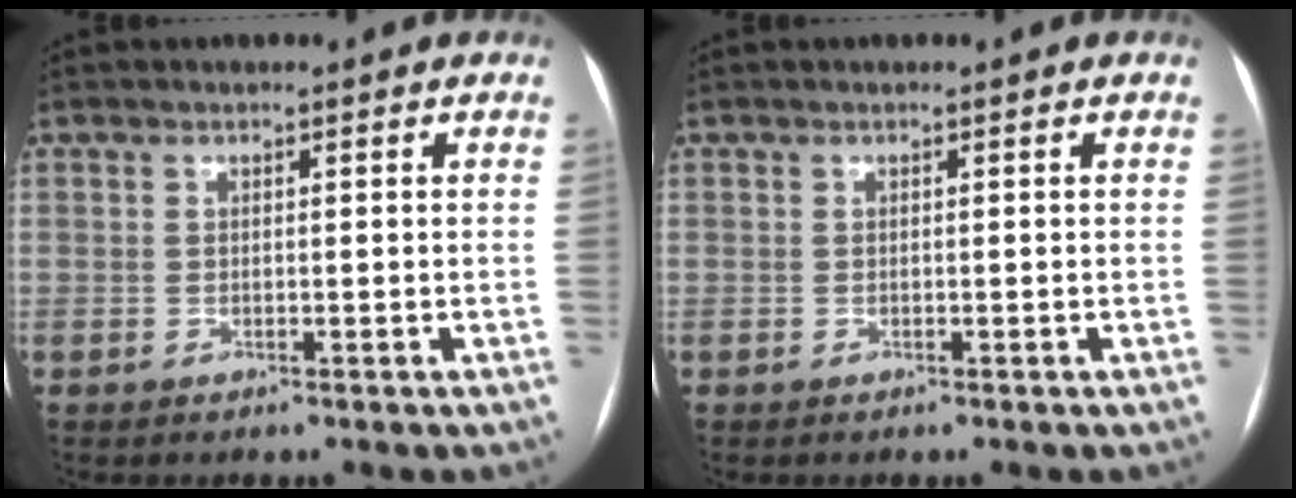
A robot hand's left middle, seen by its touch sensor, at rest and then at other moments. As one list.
[{"total": 0.0}]